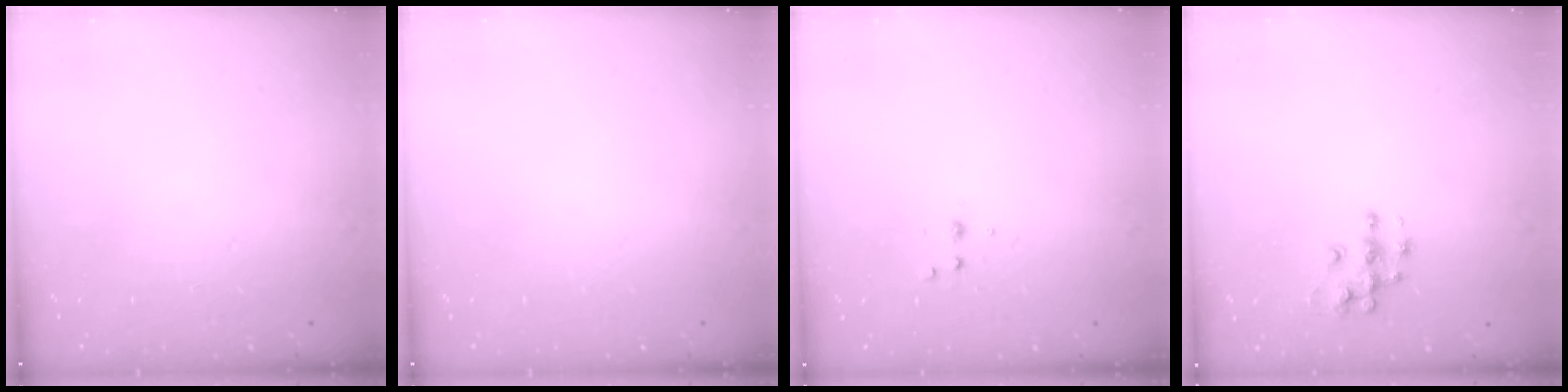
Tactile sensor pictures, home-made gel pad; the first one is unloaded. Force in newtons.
{"total": 0.0}
{"total": 2.9, "press": 2.7, "slide": 1.1}
{"total": 7.5, "press": 7.5, "slide": 0.4}